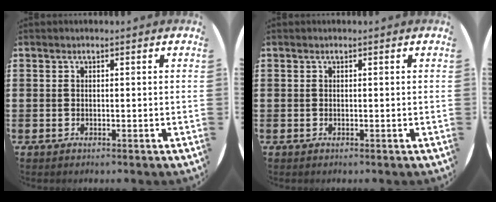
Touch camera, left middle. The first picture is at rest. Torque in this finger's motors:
{"motor_torque": [0.00, 0.00, 0.00, 0.00]}